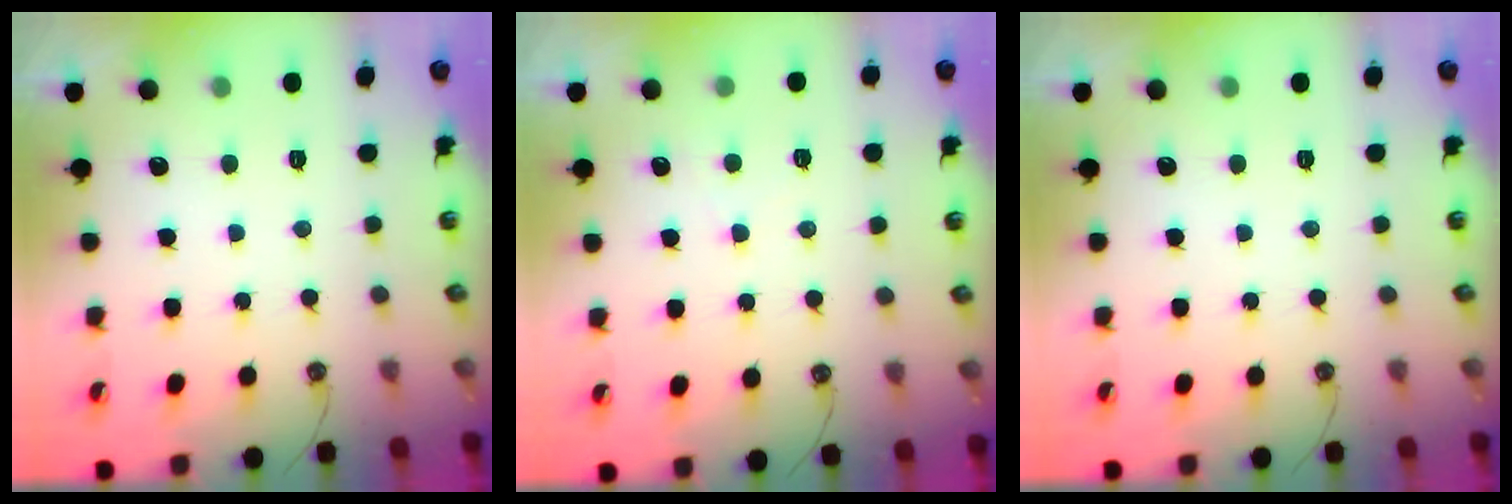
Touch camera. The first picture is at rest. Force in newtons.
{"total": 4.5, "press": 4.4, "slide": 0.4}
{"total": 0.0}